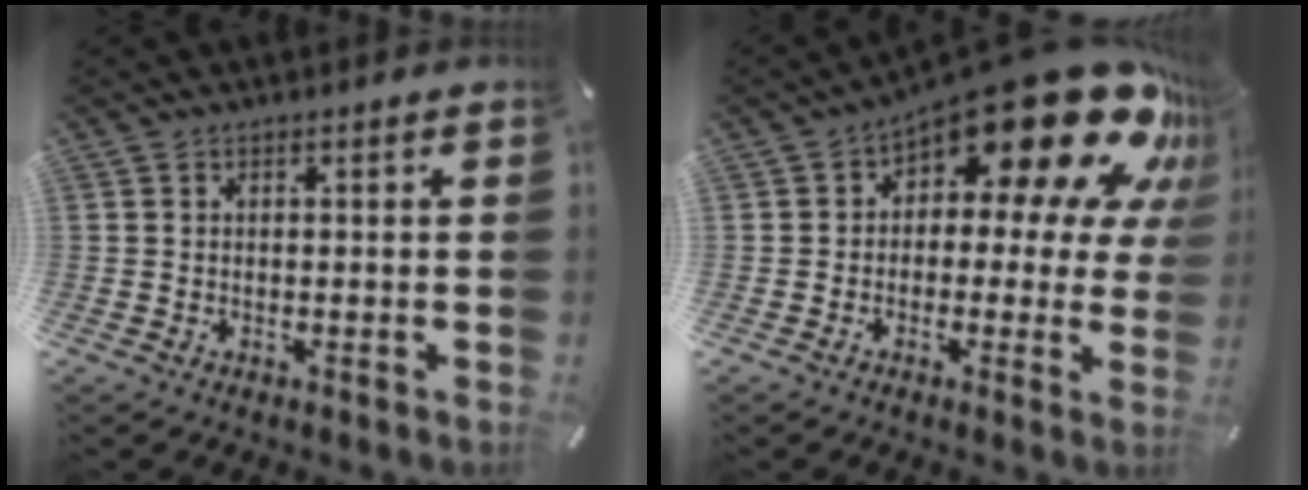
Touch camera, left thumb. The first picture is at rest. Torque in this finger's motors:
{"motor_torque": [1.00, 0.88, 2.09, -0.52, 0.17]}